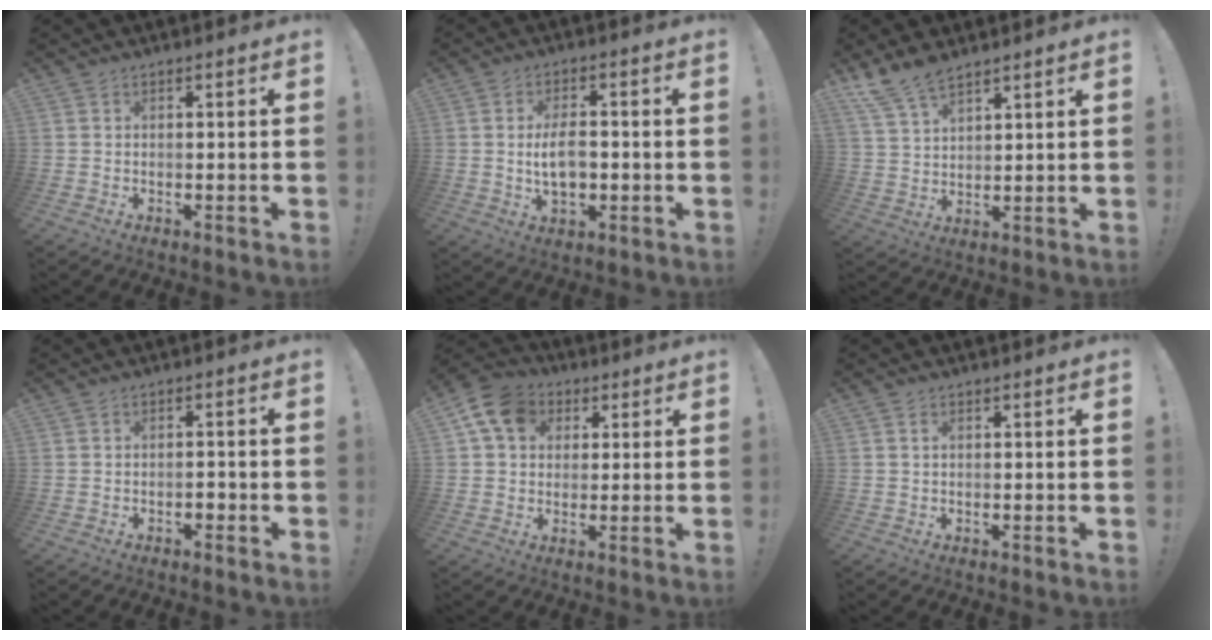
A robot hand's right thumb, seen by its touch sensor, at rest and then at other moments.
{"total": 8.4, "force": [-0.9, 5.0, 6.7], "torque": [-0.113, -0.001, -0.020]}
{"total": 8.7, "force": [7.2, 3.3, 3.4], "torque": [-0.073, -0.037, 0.142]}
{"total": 1.8, "force": [-1.3, 0.8, 0.9], "torque": [-0.019, 0.004, -0.023]}
{"total": 11.7, "force": [4.2, 9.2, 6.0], "torque": [-0.094, -0.005, 0.086]}
{"total": 0.8, "force": [0.3, 0.5, 0.7], "torque": [-0.021, 0.006, 0.006]}